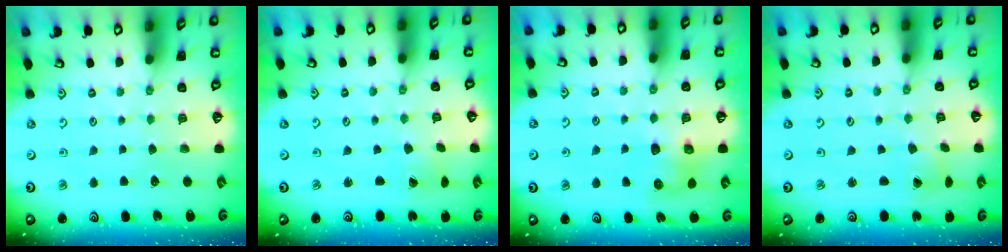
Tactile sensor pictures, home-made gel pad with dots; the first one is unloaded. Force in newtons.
{"total": 0.9, "press": 0.8, "slide": 0.4}
{"total": 7.6, "press": 7.5, "slide": 1.0}
{"total": 1.2, "press": 1.2, "slide": 0.1}